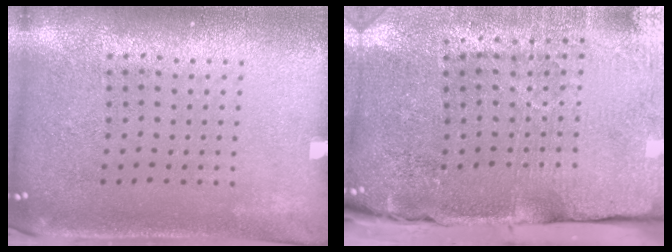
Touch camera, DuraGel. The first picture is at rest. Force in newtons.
{"total": 4.8, "press": 3.8, "slide": 2.8}